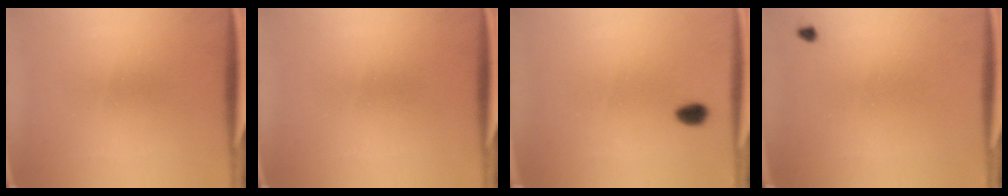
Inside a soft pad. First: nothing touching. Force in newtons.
{"total": 0.0}
{"total": 3.0}
{"total": 0.7}